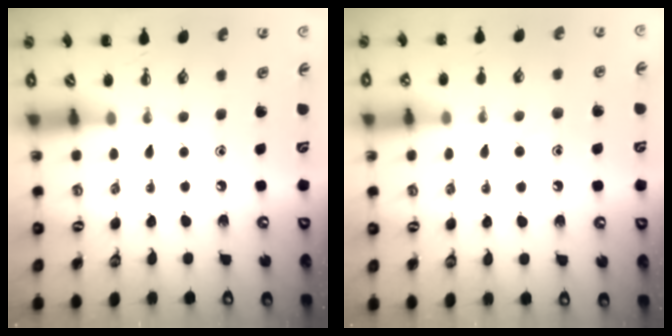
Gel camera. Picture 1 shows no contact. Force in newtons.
{"total": 7.0, "press": 6.9, "slide": 1.1}